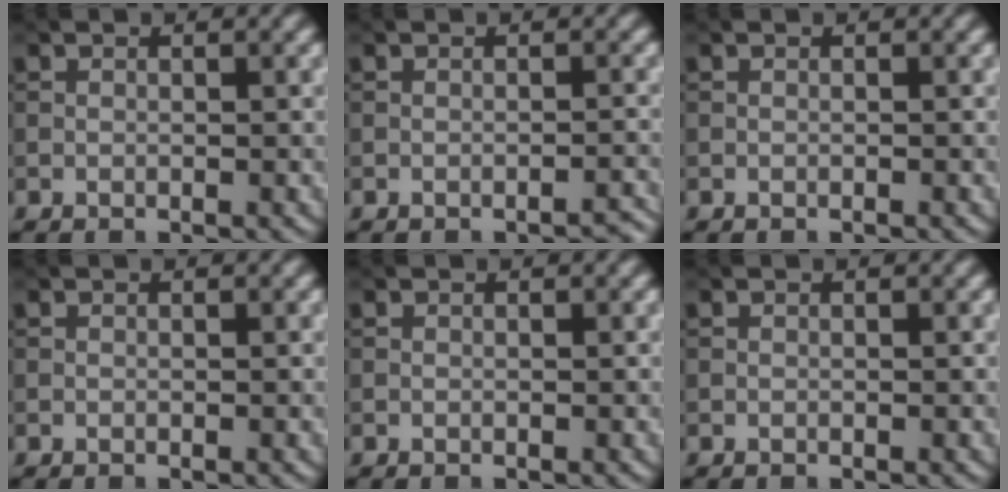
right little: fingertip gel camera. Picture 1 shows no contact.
{"total": 1.4, "force": [-1.3, 0.2, 0.4], "torque": [0.002, 0.006, -0.017]}
{"total": 0.0}
{"total": 0.0}
{"total": 0.0}
{"total": 0.0}